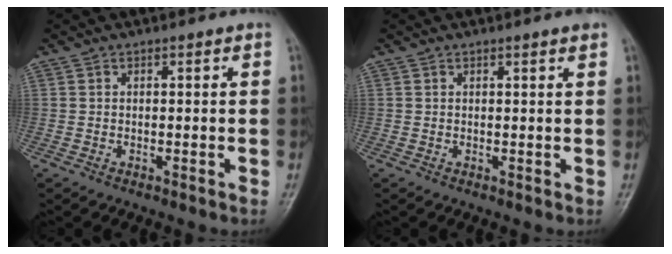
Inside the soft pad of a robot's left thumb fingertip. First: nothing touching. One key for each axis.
{"total": 1.3, "fx": 0.9, "fy": -0.1, "fz": 0.9, "tx": -0.011, "ty": -0.001, "tz": 0.013}